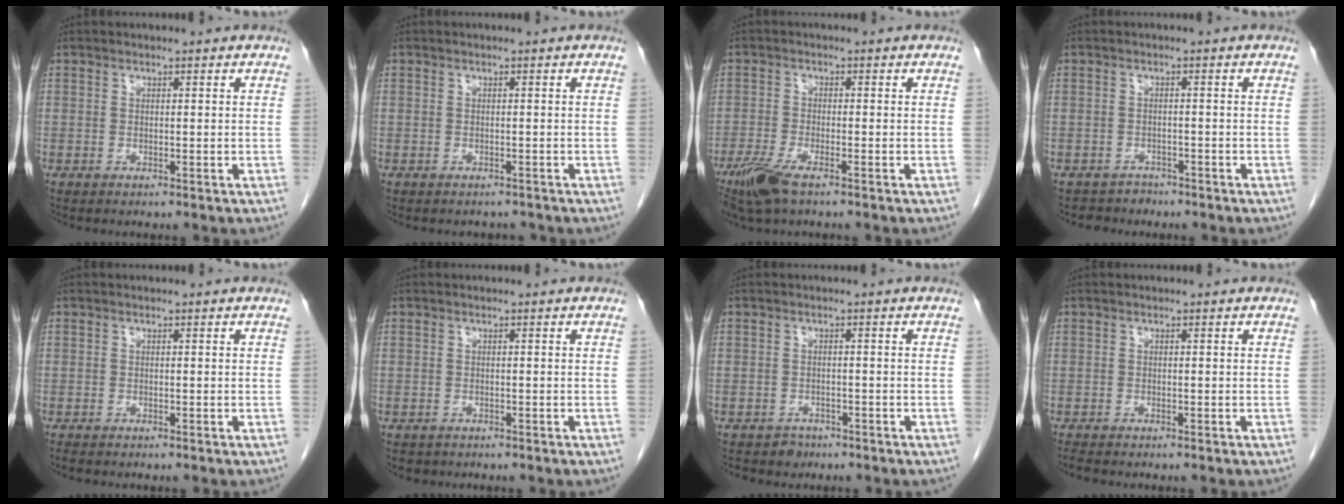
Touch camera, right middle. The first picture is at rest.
{"total": 1.5, "force": [-1.4, 0.6, 0.0], "torque": [-0.007, -0.003, -0.021]}
{"total": 5.8, "force": [-3.9, 1.1, 4.1], "torque": [-0.089, -0.015, -0.073]}
{"total": 2.3, "force": [-1.9, 1.1, -0.7], "torque": [0.006, 0.003, -0.032]}
{"total": 0.6, "force": [-0.6, 0.1, 0.2], "torque": [-0.010, -0.002, -0.009]}
{"total": 1.4, "force": [-1.0, 1.0, 0.2], "torque": [-0.010, 0.000, -0.010]}
{"total": 1.8, "force": [-1.3, 1.3, -0.1], "torque": [-0.004, 0.006, -0.020]}
{"total": 1.0, "force": [-1.0, 0.1, 0.4], "torque": [-0.015, -0.005, -0.016]}